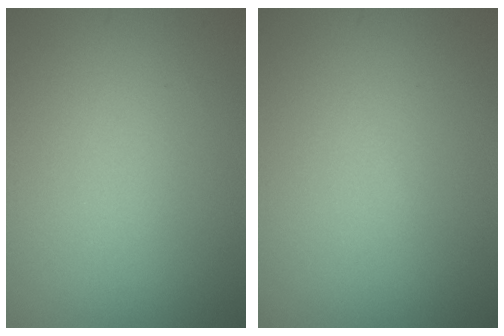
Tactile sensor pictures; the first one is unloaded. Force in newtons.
{"total": 0.0}